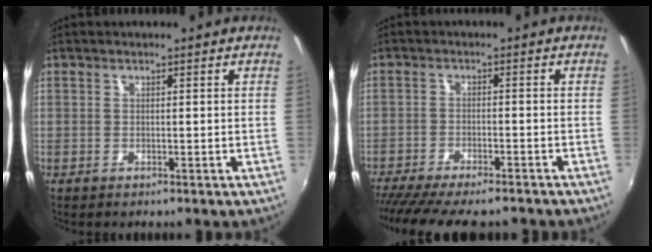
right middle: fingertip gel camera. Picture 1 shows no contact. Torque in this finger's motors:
{"motor_torque": [1.09, -1.05, 0.22, 0.15]}